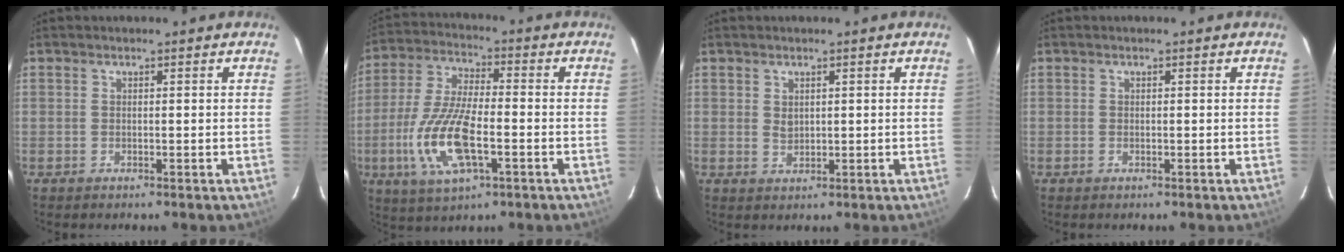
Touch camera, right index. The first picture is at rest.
{"total": 14.8, "force": [-4.4, 5.5, 13.1], "torque": [-0.282, -0.009, -0.084]}
{"total": 1.9, "force": [0.6, 1.4, 1.1], "torque": [-0.016, 0.001, 0.014]}
{"total": 0.0}